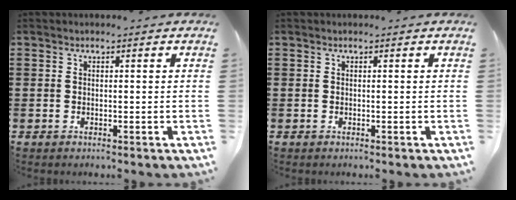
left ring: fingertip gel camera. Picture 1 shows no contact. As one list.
[{"total": 0.0}]